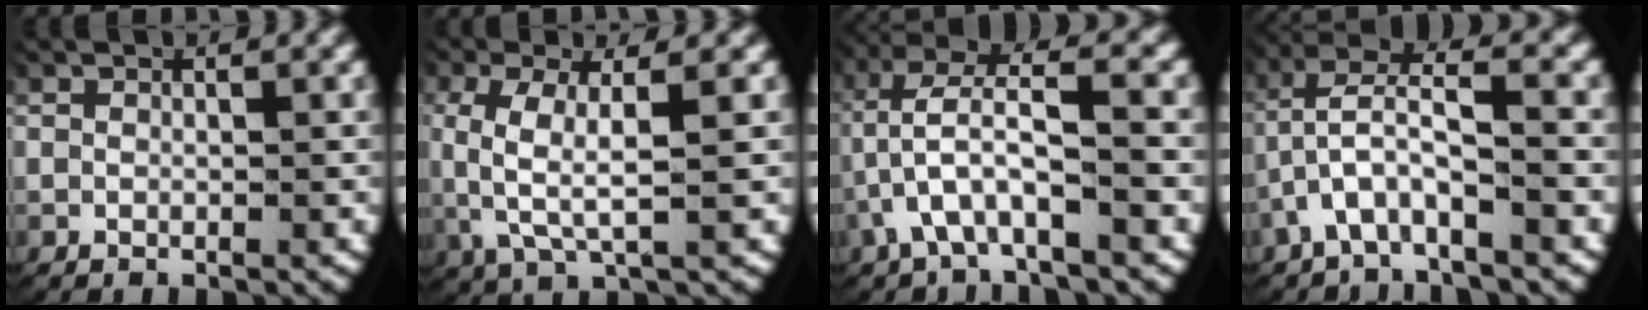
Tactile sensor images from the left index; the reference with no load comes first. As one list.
[{"total": 4.9, "force": [0.4, 1.9, 4.5], "torque": [-0.106, -0.010, 0.019]}, {"total": 5.0, "force": [0.8, 2.3, 4.3], "torque": [-0.088, 0.006, 0.014]}, {"total": 4.0, "force": [0.3, 1.9, 3.5], "torque": [-0.060, 0.001, 0.007]}]